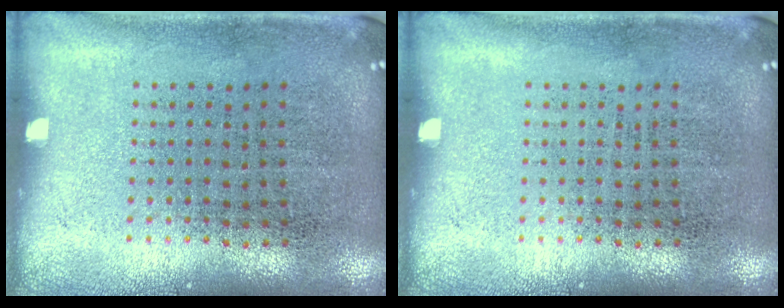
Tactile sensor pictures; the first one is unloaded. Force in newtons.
{"total": 0.0}